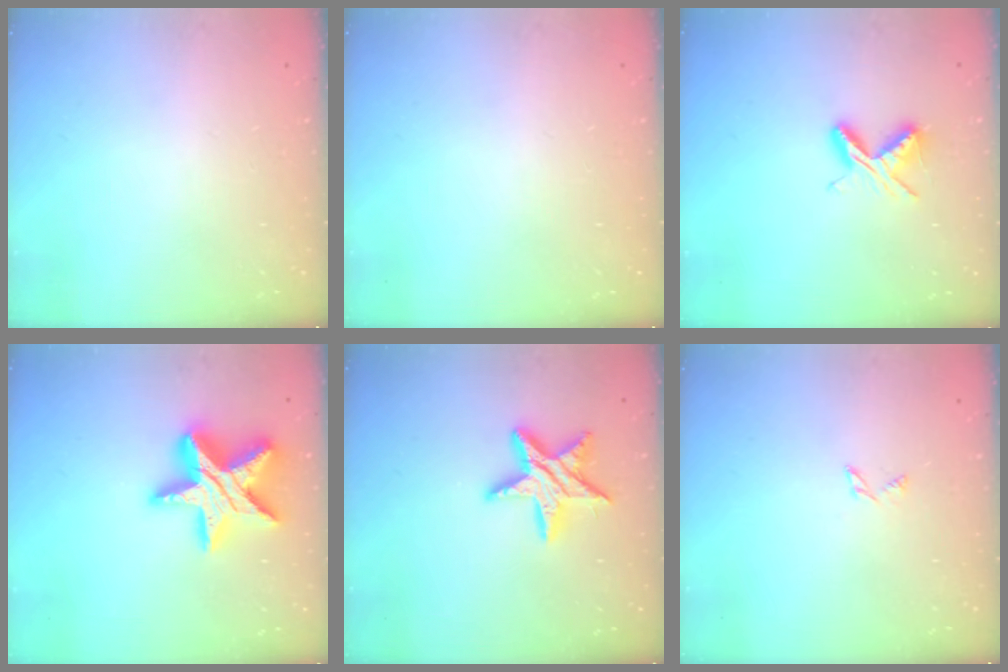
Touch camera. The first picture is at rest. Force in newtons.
{"total": 0.0}
{"total": 6.0, "press": 5.9, "slide": 0.9}
{"total": 20.1, "press": 20.0, "slide": 1.4}
{"total": 13.2, "press": 13.2, "slide": 0.6}
{"total": 1.8, "press": 1.7, "slide": 0.3}